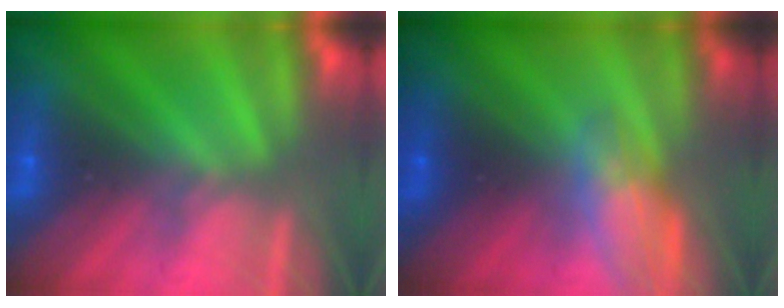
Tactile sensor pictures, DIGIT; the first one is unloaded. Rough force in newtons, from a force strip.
{"total": 2.7}